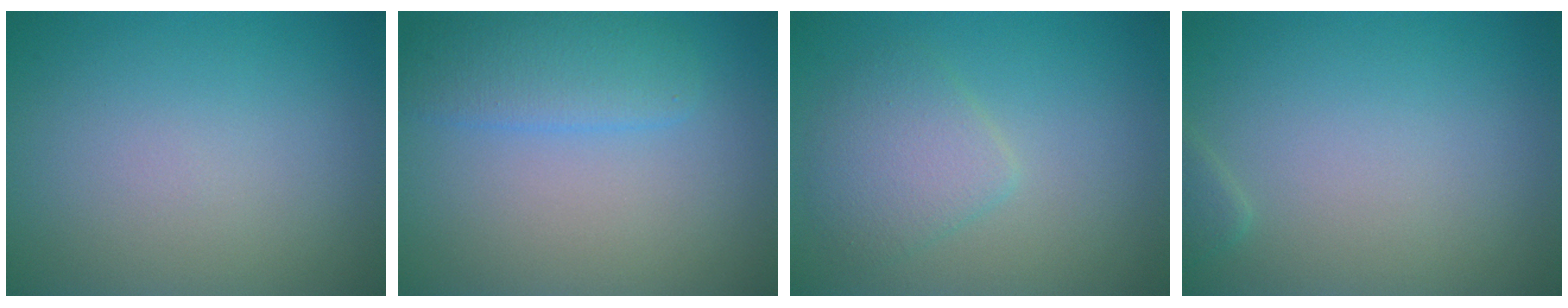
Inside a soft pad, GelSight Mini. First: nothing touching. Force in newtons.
{"total": 3.2, "press": 3.2, "slide": 0.1}
{"total": 3.0, "press": 3.0, "slide": 0.1}
{"total": 0.8, "press": 0.8, "slide": 0.0}